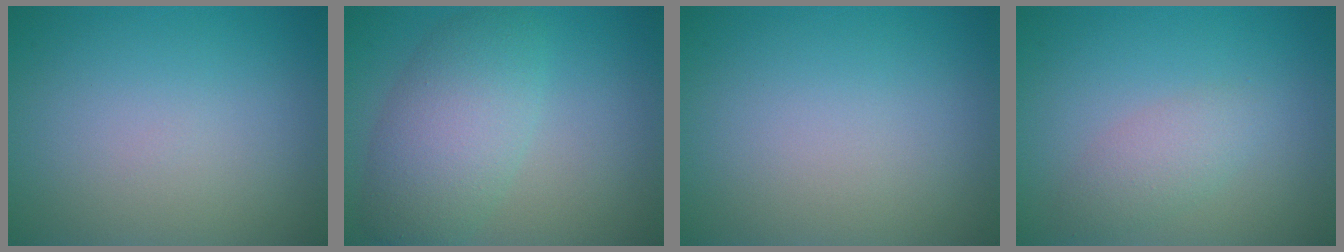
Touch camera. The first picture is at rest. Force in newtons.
{"total": 4.3, "press": 4.3, "slide": 0.2}
{"total": 0.0}
{"total": 2.1, "press": 2.1, "slide": 0.1}